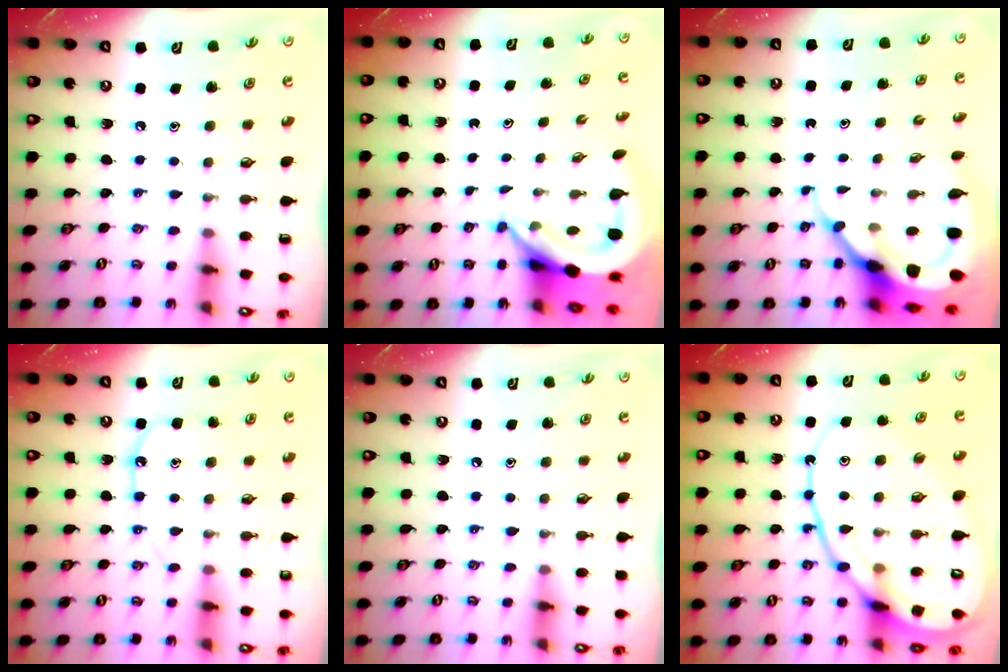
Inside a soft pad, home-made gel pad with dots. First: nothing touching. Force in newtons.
{"total": 7.0, "press": 6.9, "slide": 1.1}
{"total": 9.7, "press": 9.7, "slide": 1.0}
{"total": 9.0, "press": 8.9, "slide": 0.7}
{"total": 3.8, "press": 3.7, "slide": 0.6}
{"total": 16.8, "press": 16.8, "slide": 1.5}